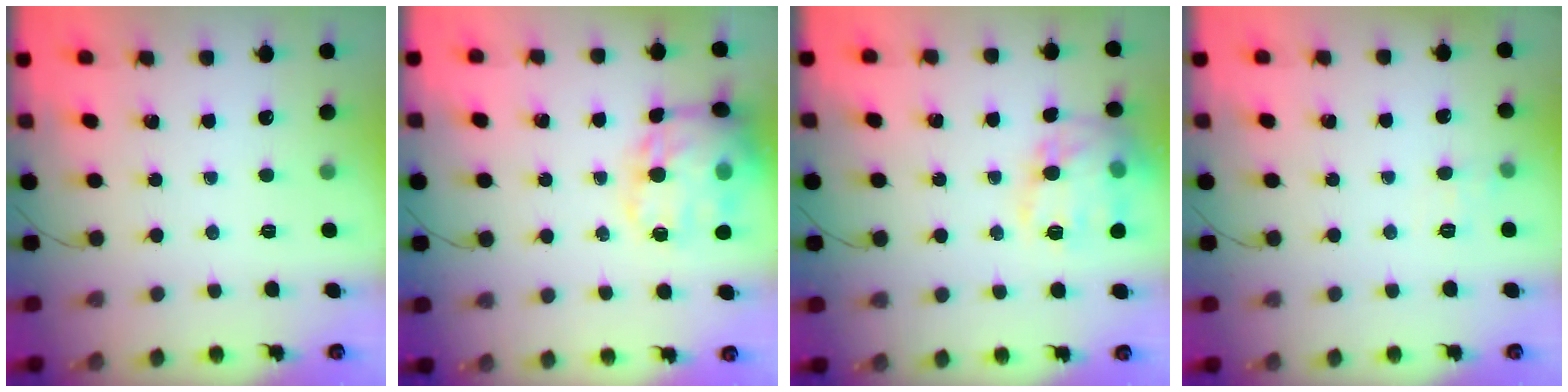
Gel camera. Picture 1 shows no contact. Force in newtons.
{"total": 21.0, "press": 20.8, "slide": 2.8}
{"total": 17.6, "press": 17.6, "slide": 1.1}
{"total": 6.2, "press": 6.0, "slide": 1.5}